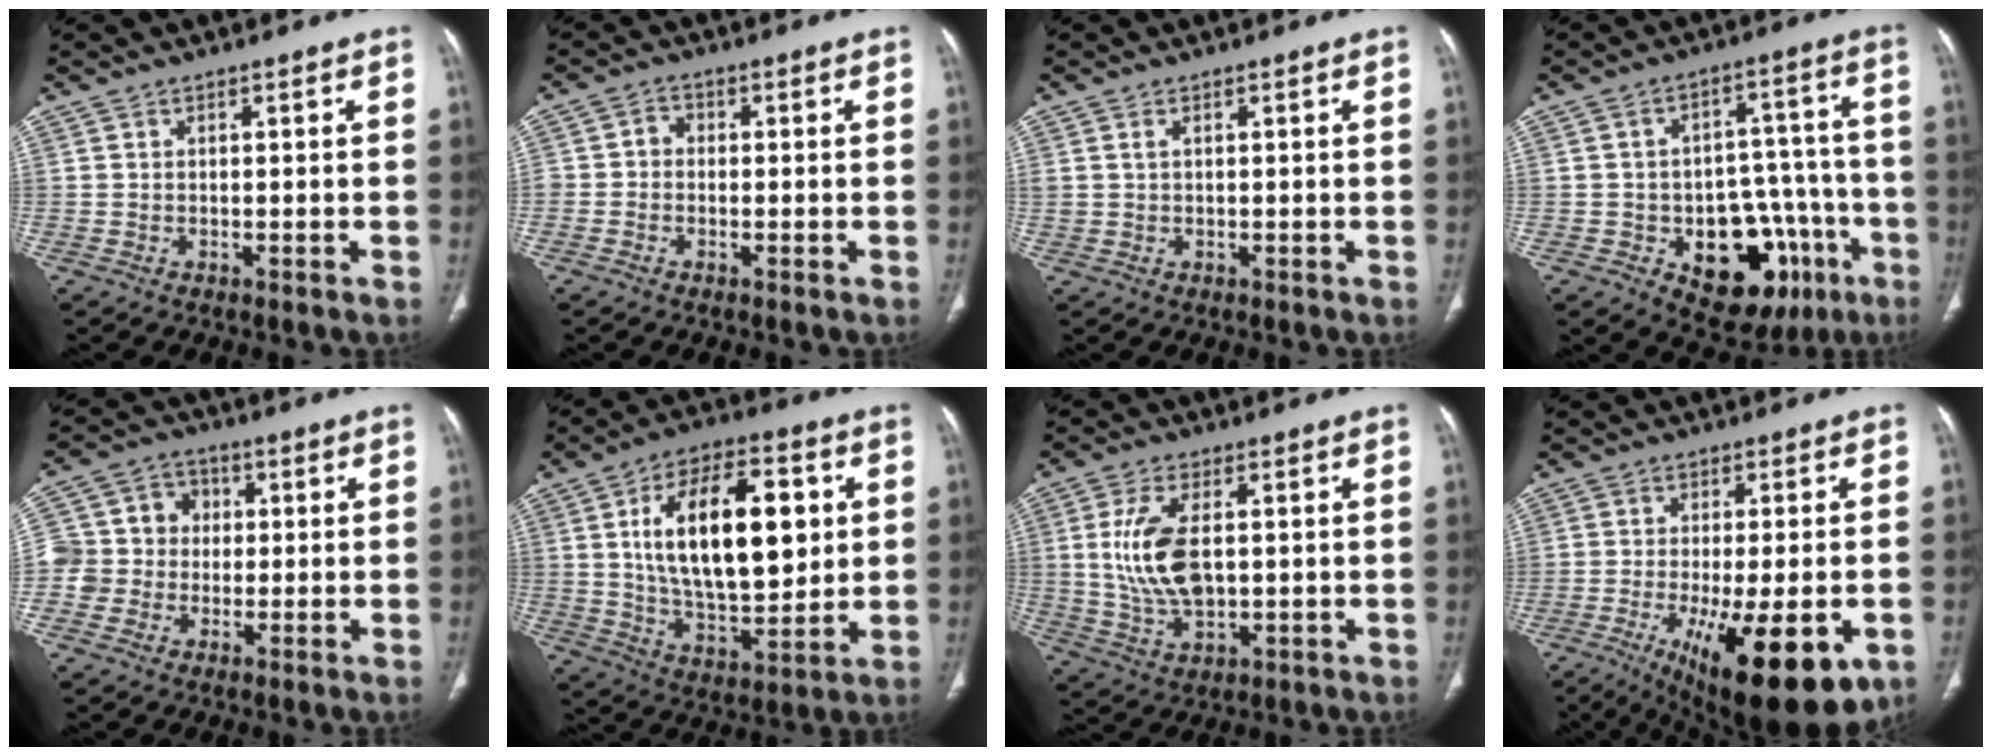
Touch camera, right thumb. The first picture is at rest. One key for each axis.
{"total": 2.5, "fx": -0.4, "fy": 2.2, "fz": 1.1, "tx": -0.005, "ty": 0.010, "tz": -0.015}
{"total": 1.2, "fx": 0.5, "fy": 0.7, "fz": 0.8, "tx": -0.022, "ty": 0.003, "tz": 0.016}
{"total": 19.4, "fx": -7.7, "fy": 11.7, "fz": 13.3, "tx": -0.139, "ty": 0.050, "tz": -0.091}
{"total": 10.0, "fx": -0.3, "fy": 9.5, "fz": 3.0, "tx": -0.024, "ty": 0.029, "tz": -0.010}
{"total": 22.6, "fx": 4.4, "fy": 11.2, "fz": 19.1, "tx": -0.283, "ty": -0.010, "tz": 0.074}
{"total": 11.5, "fx": 1.2, "fy": 6.2, "fz": 9.6, "tx": -0.195, "ty": -0.008, "tz": 0.032}
{"total": 20.6, "fx": -8.2, "fy": 7.2, "fz": 17.5, "tx": -0.233, "ty": -0.021, "tz": -0.106}